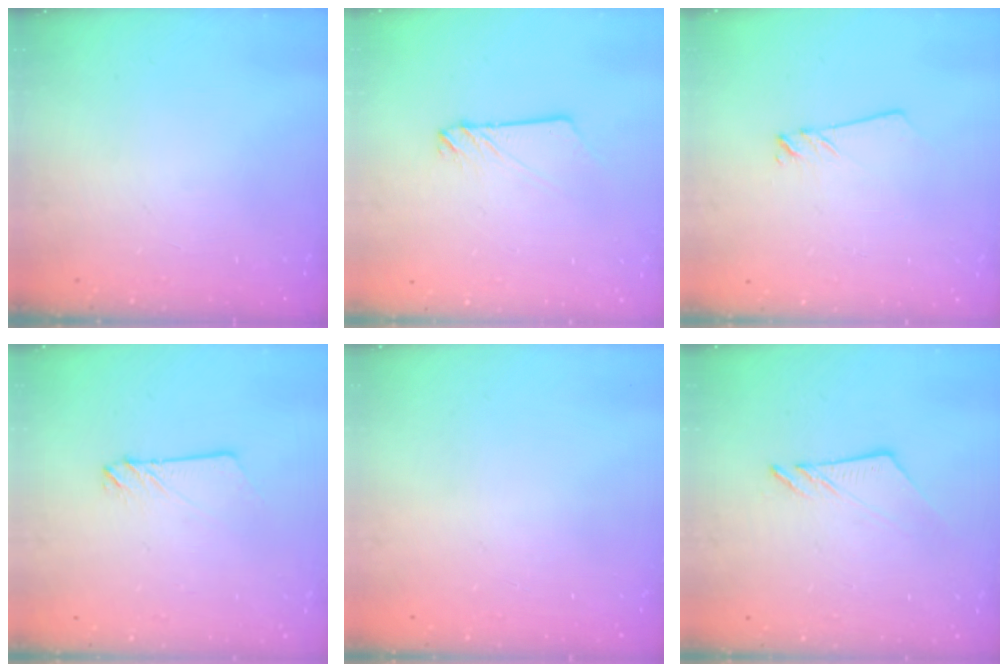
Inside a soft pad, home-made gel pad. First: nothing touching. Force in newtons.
{"total": 3.0, "press": 3.0, "slide": 0.2}
{"total": 2.0, "press": 2.0, "slide": 0.1}
{"total": 2.3, "press": 2.3, "slide": 0.3}
{"total": 0.0}
{"total": 6.7, "press": 6.7, "slide": 0.1}